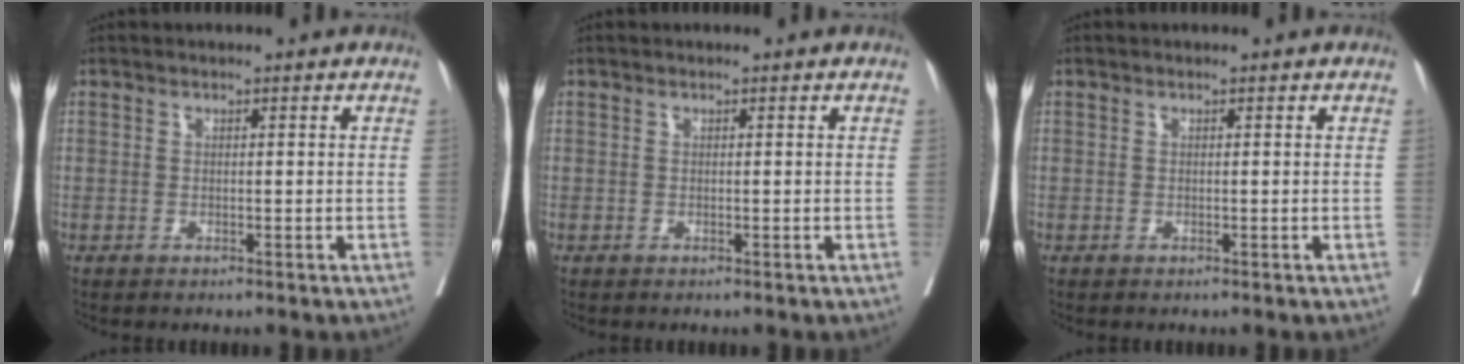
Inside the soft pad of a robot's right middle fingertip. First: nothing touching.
{"total": 0.0}
{"total": 0.0}